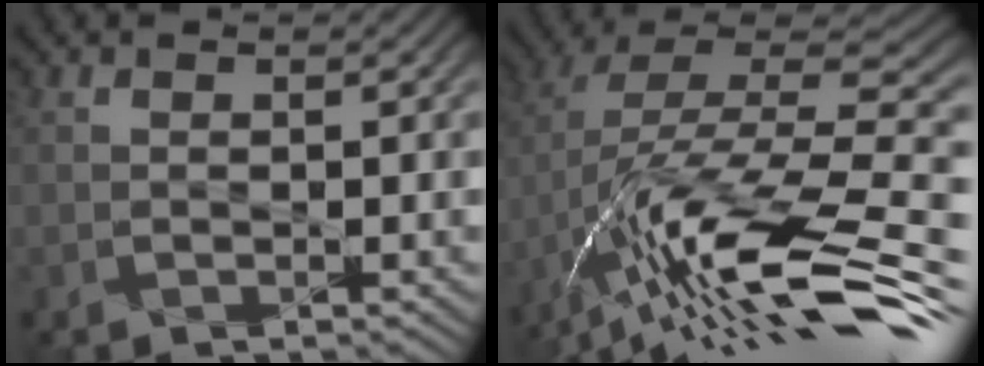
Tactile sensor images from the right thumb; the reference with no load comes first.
{"total": 17.4, "force": [-7.1, 5.2, 15.0], "torque": [-0.280, 0.019, -0.135]}